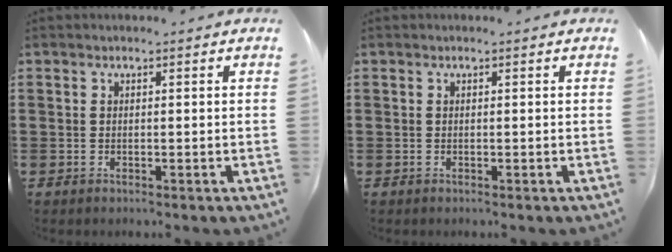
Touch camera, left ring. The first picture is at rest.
{"total": 0.0}